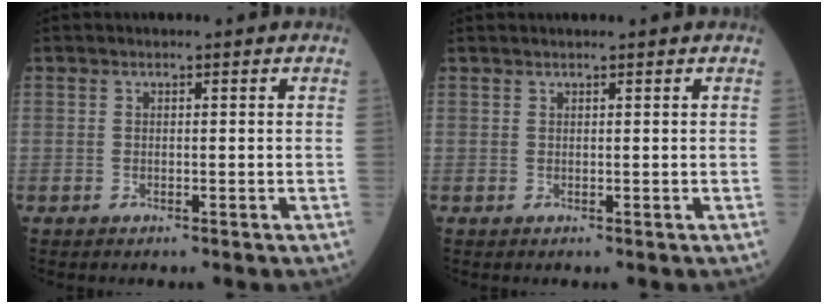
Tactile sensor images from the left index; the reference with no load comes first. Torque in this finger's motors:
{"motor_torque": [0.06, -0.07, 0.02, 0.01]}